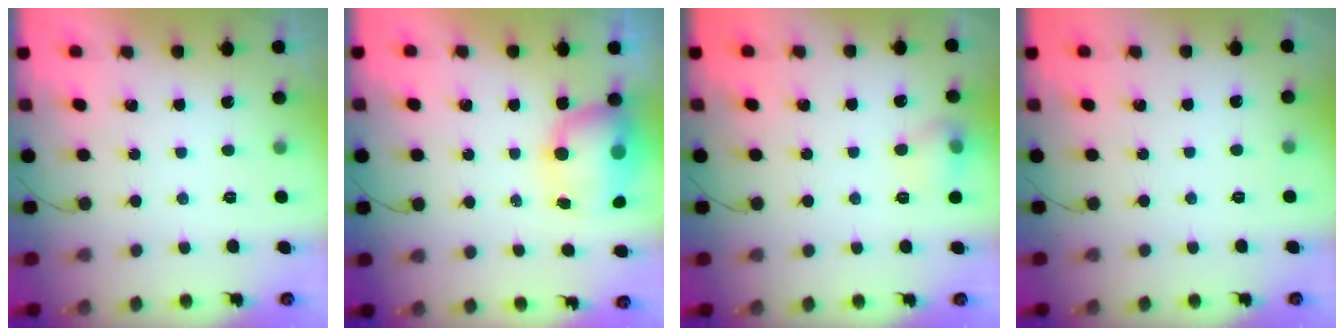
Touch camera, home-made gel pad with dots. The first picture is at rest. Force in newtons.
{"total": 9.4, "press": 8.5, "slide": 4.0}
{"total": 8.0, "press": 7.9, "slide": 1.4}
{"total": 2.4, "press": 1.6, "slide": 1.8}